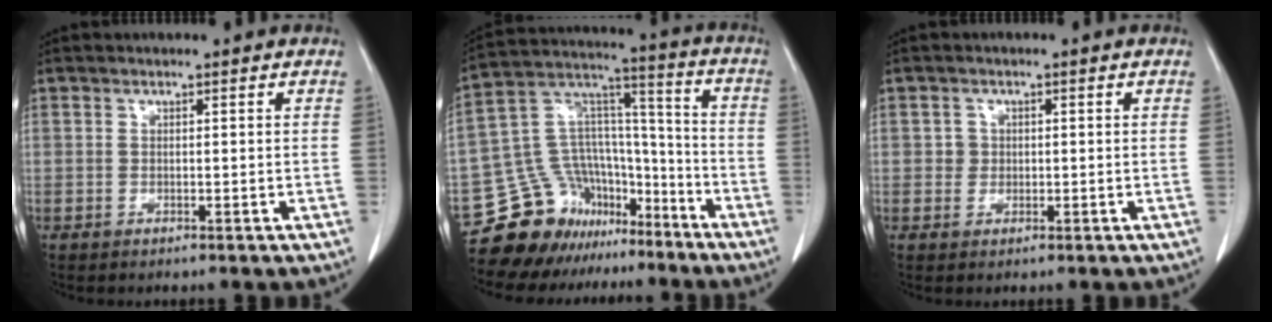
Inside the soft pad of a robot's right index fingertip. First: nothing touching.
{"total": 16.1, "force": [-12.5, 9.4, 4.0], "torque": [-0.071, 0.090, -0.214]}
{"total": 1.6, "force": [0.1, 1.6, 0.3], "torque": [0.001, 0.006, 0.004]}